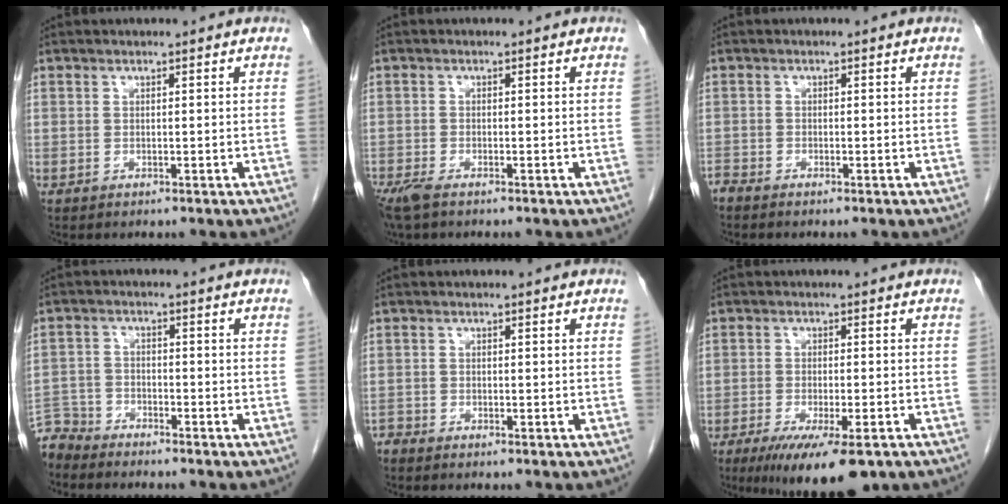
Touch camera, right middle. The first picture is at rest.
{"total": 3.2, "force": [-2.4, 0.7, 2.0], "torque": [-0.047, -0.011, -0.046]}
{"total": 1.1, "force": [-1.1, 0.0, 0.0], "torque": [-0.002, -0.003, -0.021]}
{"total": 5.9, "force": [-5.7, 1.4, -0.5], "torque": [0.014, -0.004, -0.115]}
{"total": 1.0, "force": [-1.0, 0.0, -0.2], "torque": [0.005, -0.003, -0.020]}
{"total": 10.7, "force": [-6.9, 2.5, 7.8], "torque": [-0.119, -0.021, -0.107]}